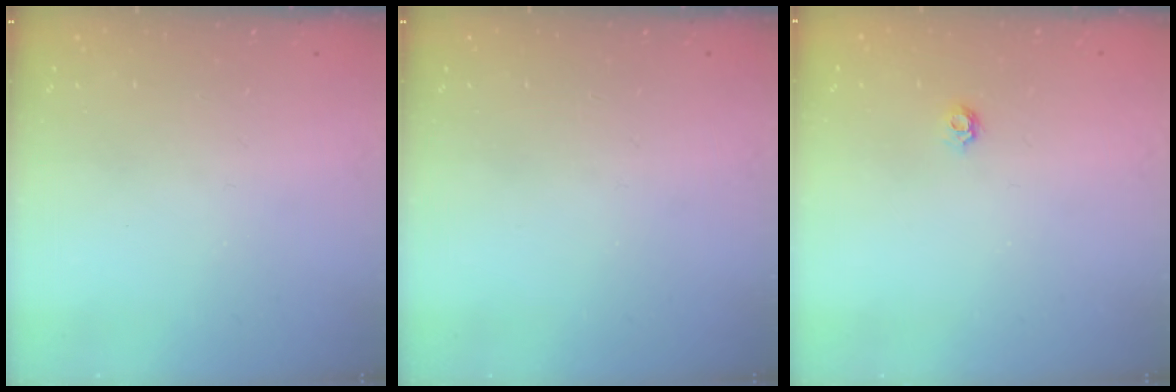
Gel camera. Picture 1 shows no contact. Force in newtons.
{"total": 0.0}
{"total": 4.6, "press": 4.6, "slide": 0.7}